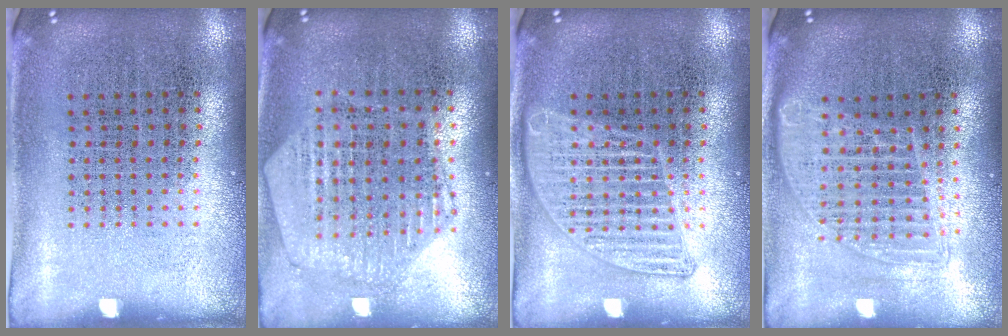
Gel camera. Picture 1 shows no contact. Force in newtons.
{"total": 1.1, "press": 1.1, "slide": 0.2}
{"total": 2.2, "press": 2.2, "slide": 0.4}
{"total": 1.6, "press": 1.4, "slide": 0.7}